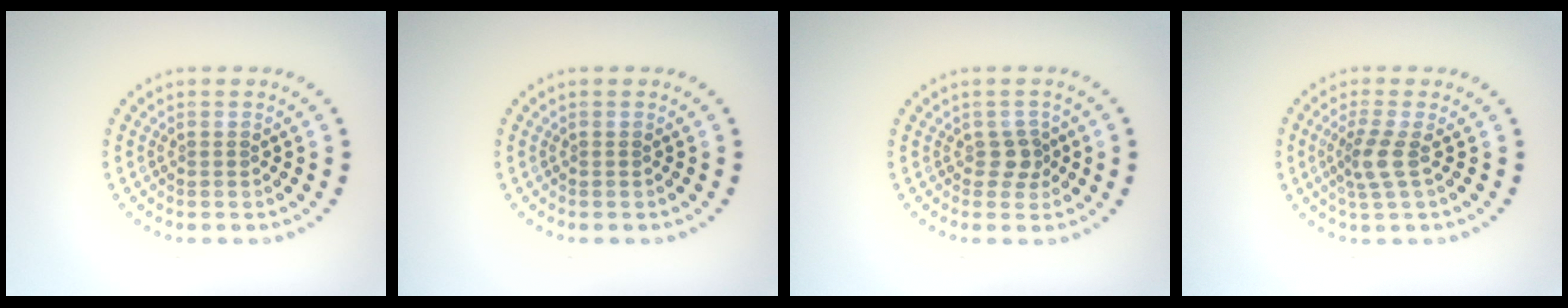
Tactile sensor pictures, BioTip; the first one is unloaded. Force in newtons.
{"total": 0.0}
{"total": 1.5, "press": 1.2, "slide": 0.9}
{"total": 2.4, "press": 1.9, "slide": 1.5}